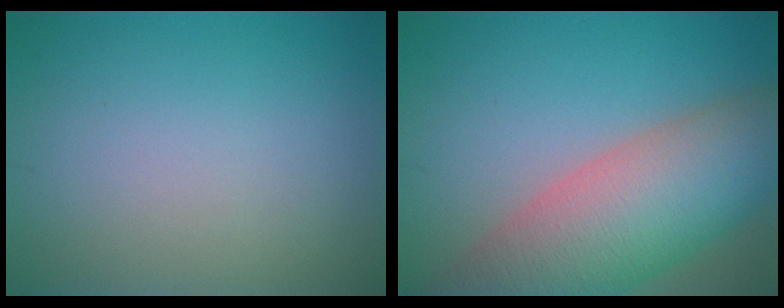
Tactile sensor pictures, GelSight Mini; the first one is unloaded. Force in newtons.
{"total": 10.8, "press": 10.8, "slide": 0.5}